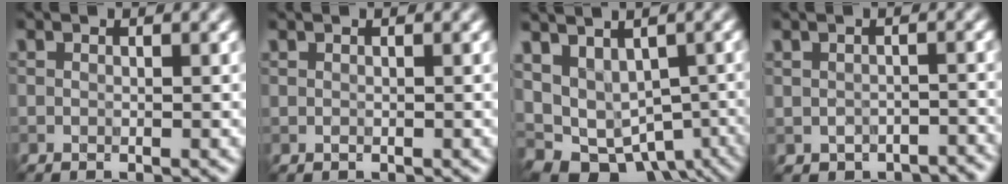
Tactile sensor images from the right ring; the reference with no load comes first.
{"total": 0.0}
{"total": 6.8, "force": [-1.9, 5.2, 3.9], "torque": [-0.062, -0.012, 0.006]}
{"total": 2.5, "force": [-2.1, 1.2, 0.5], "torque": [-0.003, -0.009, -0.023]}